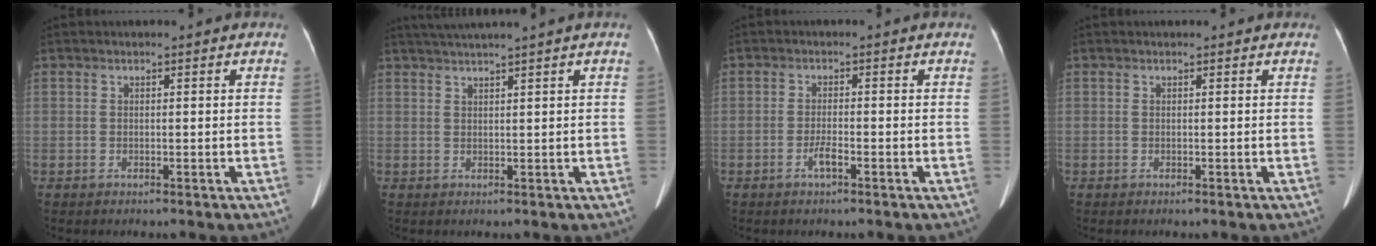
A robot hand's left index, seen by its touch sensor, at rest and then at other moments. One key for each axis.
{"total": 5.0, "fx": 4.1, "fy": -1.5, "fz": 2.5, "tx": -0.037, "ty": 0.020, "tz": 0.073}
{"total": 1.9, "fx": -1.1, "fy": 0.2, "fz": 1.5, "tx": -0.032, "ty": -0.001, "tz": -0.021}
{"total": 0.5, "fx": 0.4, "fy": 0.4, "fz": 0.1, "tx": -0.003, "ty": 0.011, "tz": 0.005}